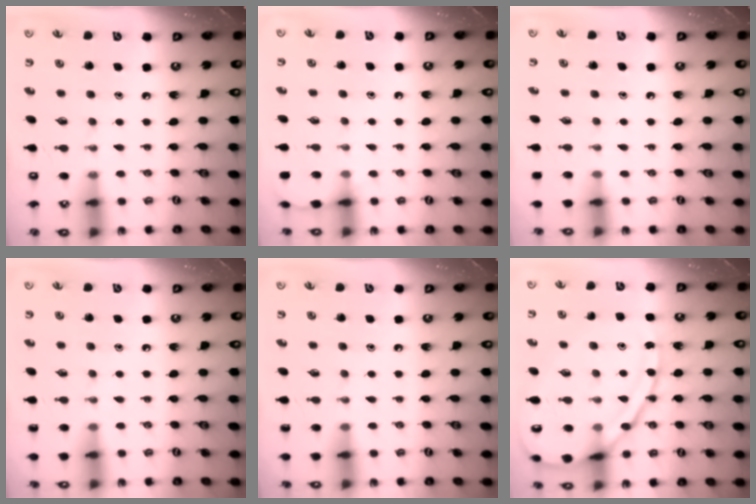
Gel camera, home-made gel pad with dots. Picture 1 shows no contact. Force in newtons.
{"total": 3.8, "press": 3.8, "slide": 0.5}
{"total": 3.0, "press": 2.9, "slide": 0.5}
{"total": 0.0}
{"total": 0.0}
{"total": 16.3, "press": 16.2, "slide": 1.6}